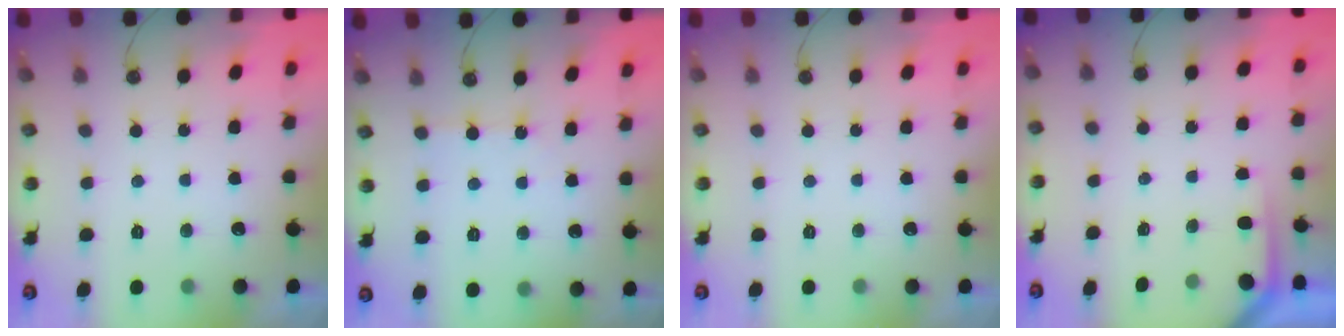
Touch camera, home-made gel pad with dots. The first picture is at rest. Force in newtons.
{"total": 2.9, "press": 2.9, "slide": 0.5}
{"total": 0.0}
{"total": 2.4, "press": 2.4, "slide": 0.2}